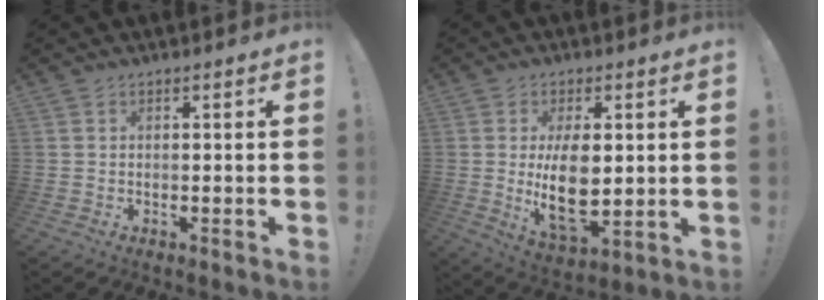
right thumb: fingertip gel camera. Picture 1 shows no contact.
{"total": 12.8, "force": [1.1, 6.7, 10.9], "torque": [-0.185, -0.023, 0.018]}